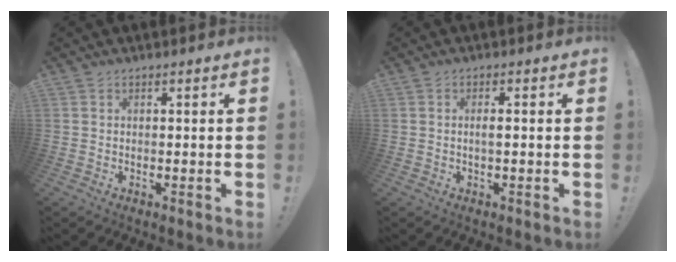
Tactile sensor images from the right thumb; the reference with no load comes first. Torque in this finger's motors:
{"motor_torque": [-0.35, -0.19, 0.06, 0.24, 0.06]}